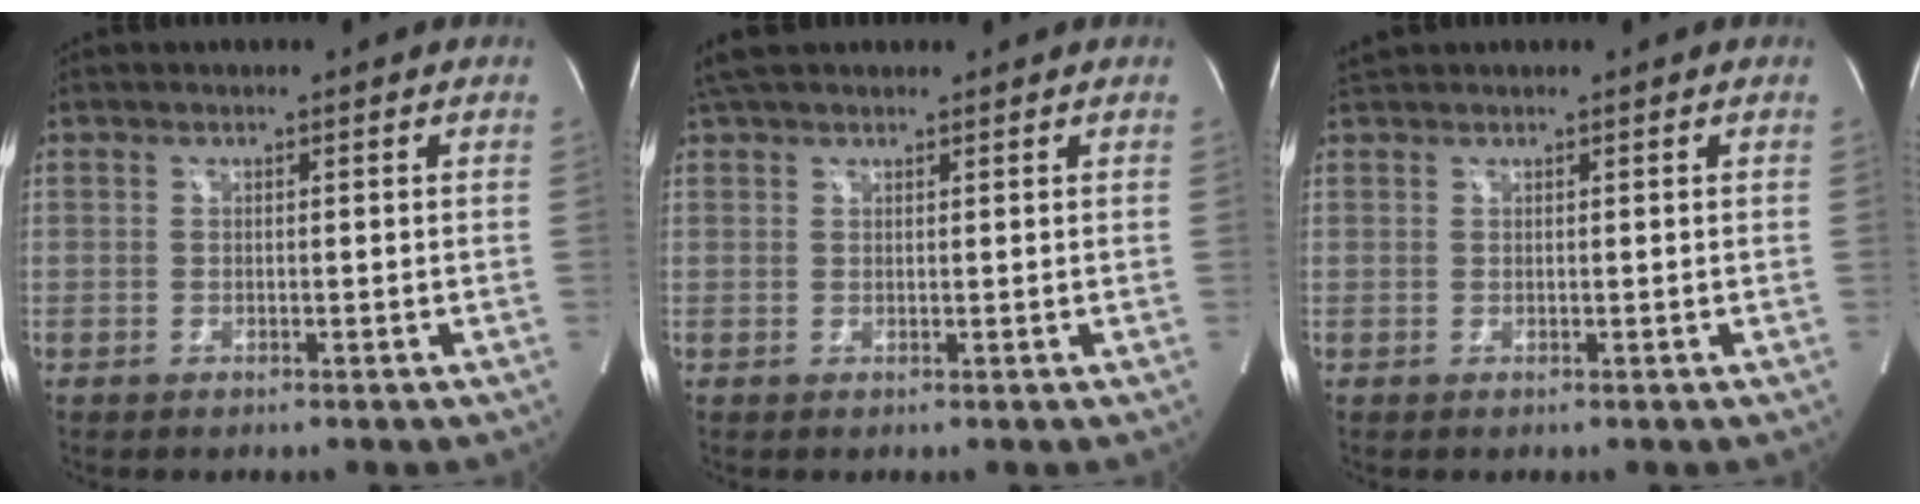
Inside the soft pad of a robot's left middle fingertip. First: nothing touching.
{"total": 4.6, "force": [3.9, 1.5, 1.9], "torque": [-0.034, 0.033, 0.071]}
{"total": 1.2, "force": [1.2, -0.1, 0.1], "torque": [-0.012, 0.016, 0.031]}